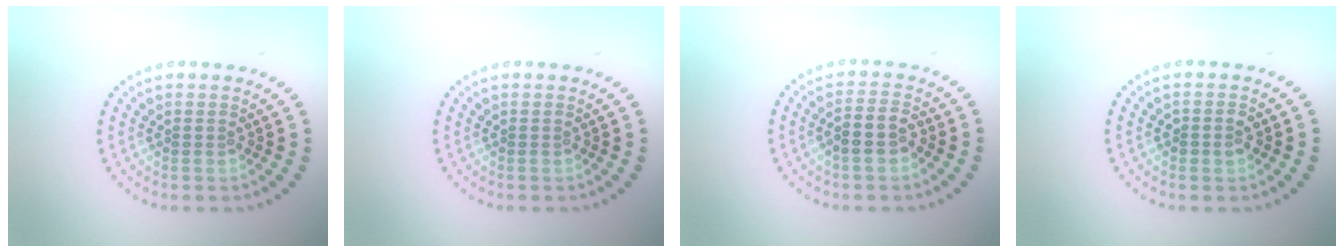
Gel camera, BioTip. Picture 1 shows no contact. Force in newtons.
{"total": 0.0}
{"total": 2.6, "press": 2.4, "slide": 0.9}
{"total": 1.4, "press": 1.4, "slide": 0.2}